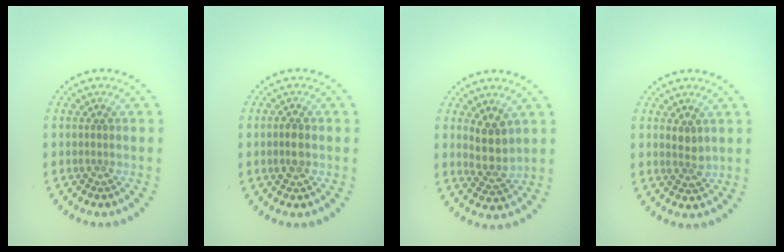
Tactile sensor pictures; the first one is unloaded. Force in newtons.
{"total": 1.7, "press": 1.7, "slide": 0.3}
{"total": 2.8, "press": 2.6, "slide": 1.2}
{"total": 1.5, "press": 1.4, "slide": 0.4}